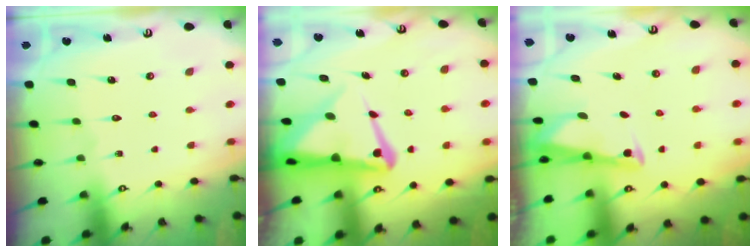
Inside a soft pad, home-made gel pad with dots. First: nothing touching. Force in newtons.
{"total": 9.2, "press": 9.2, "slide": 1.1}
{"total": 2.5, "press": 2.5, "slide": 0.1}